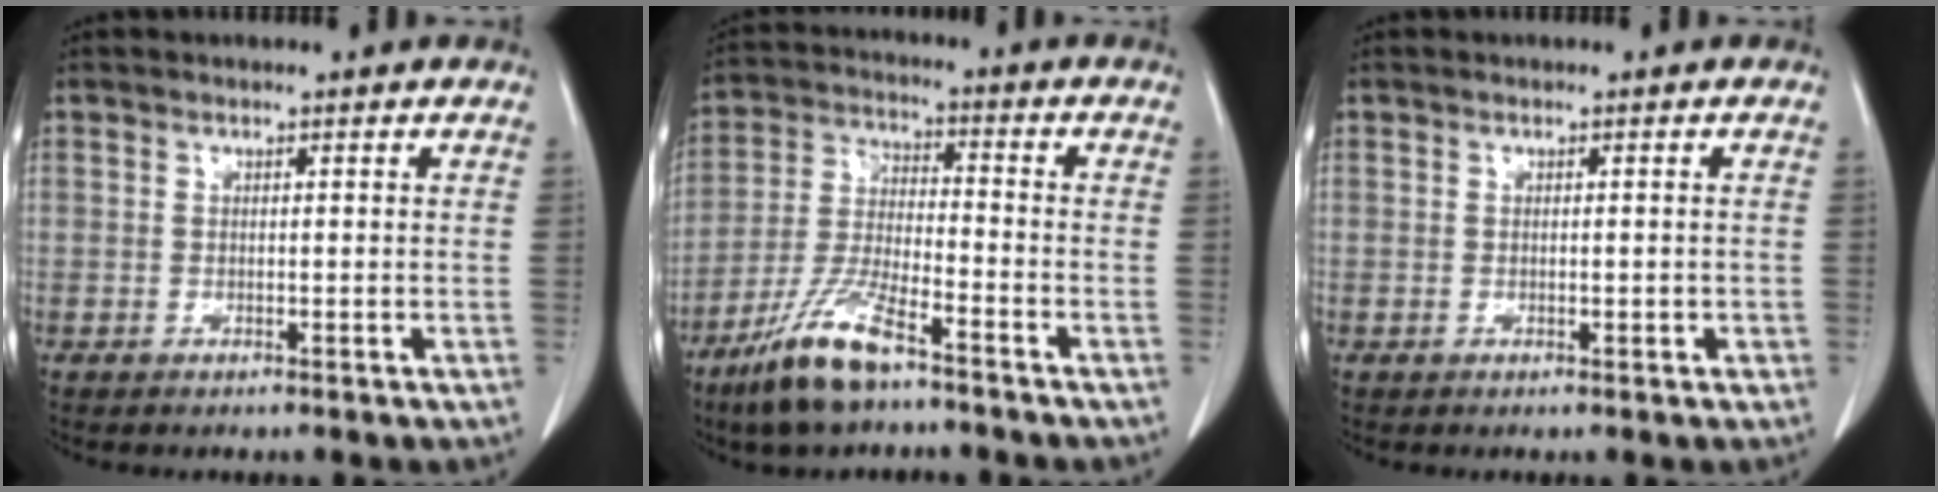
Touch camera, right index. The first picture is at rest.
{"total": 10.6, "force": [-7.4, 1.9, 7.4], "torque": [-0.158, -0.021, -0.143]}
{"total": 0.9, "force": [-0.2, 0.3, 0.8], "torque": [-0.012, 0.000, 0.000]}